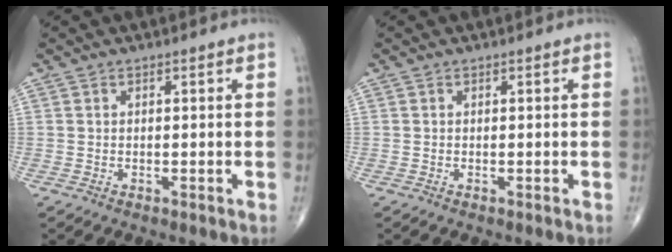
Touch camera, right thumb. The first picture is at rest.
{"total": 0.0}